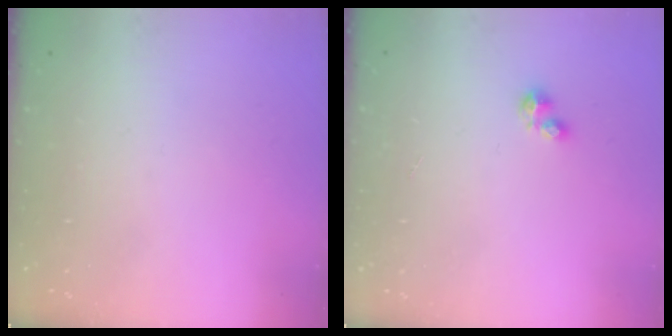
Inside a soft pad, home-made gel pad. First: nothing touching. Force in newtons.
{"total": 2.1, "press": 2.1, "slide": 0.3}